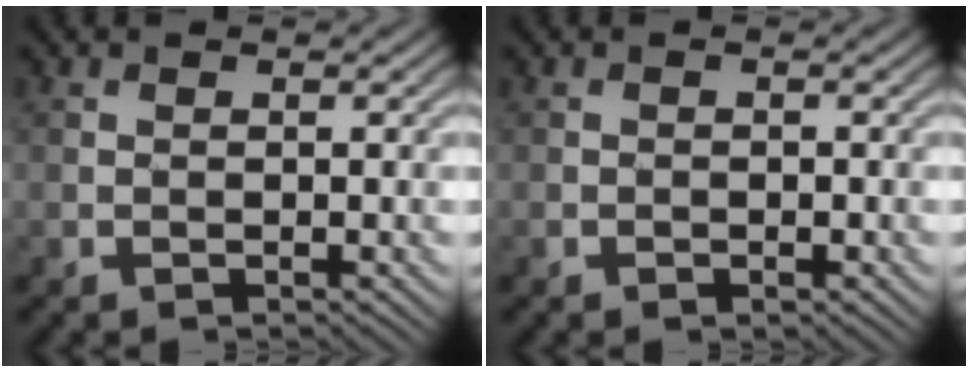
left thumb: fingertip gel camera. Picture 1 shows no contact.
{"total": 0.7, "force": [-0.4, 0.4, 0.4], "torque": [-0.002, -0.002, -0.005]}